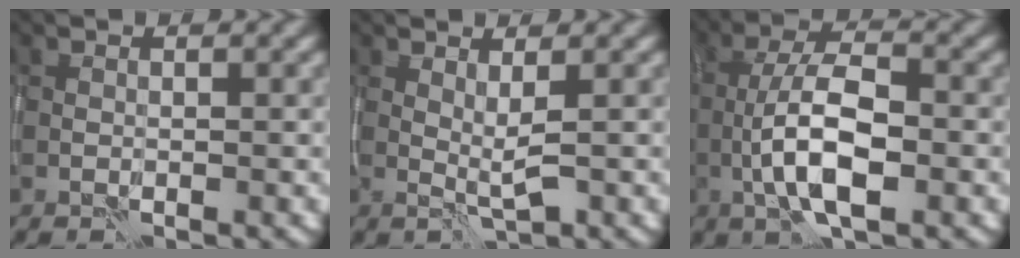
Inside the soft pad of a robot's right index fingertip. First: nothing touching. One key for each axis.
{"total": 1.6, "fx": 0.7, "fy": 0.1, "fz": 1.5, "tx": -0.031, "ty": -0.005, "tz": 0.014}
{"total": 6.5, "fx": -1.8, "fy": 2.2, "fz": 5.9, "tx": -0.109, "ty": 0.013, "tz": -0.039}